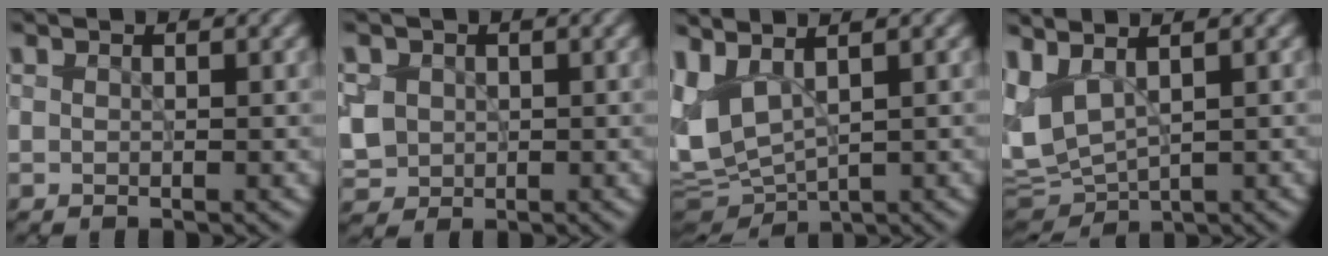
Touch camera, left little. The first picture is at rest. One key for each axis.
{"total": 3.9, "fx": 0.5, "fy": 3.4, "fz": 1.7, "tx": -0.054, "ty": 0.012, "tz": 0.014}
{"total": 5.7, "fx": 1.6, "fy": 2.7, "fz": 4.7, "tx": -0.114, "ty": -0.002, "tz": 0.034}
{"total": 5.2, "fx": 1.7, "fy": 2.6, "fz": 4.2, "tx": -0.103, "ty": 0.002, "tz": 0.035}